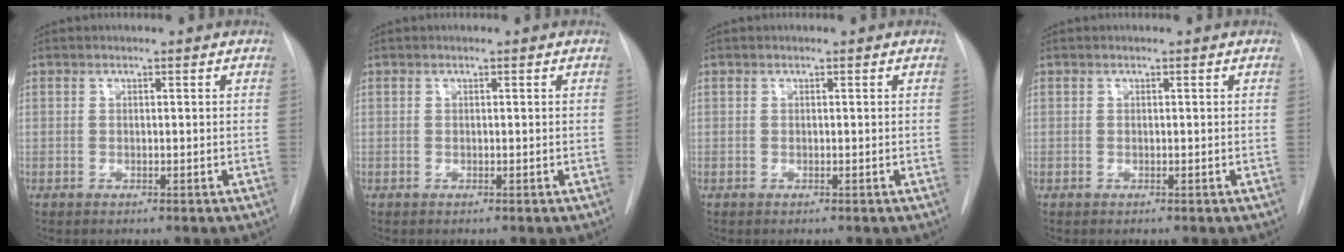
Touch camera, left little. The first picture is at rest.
{"total": 0.0}
{"total": 0.0}
{"total": 0.0}